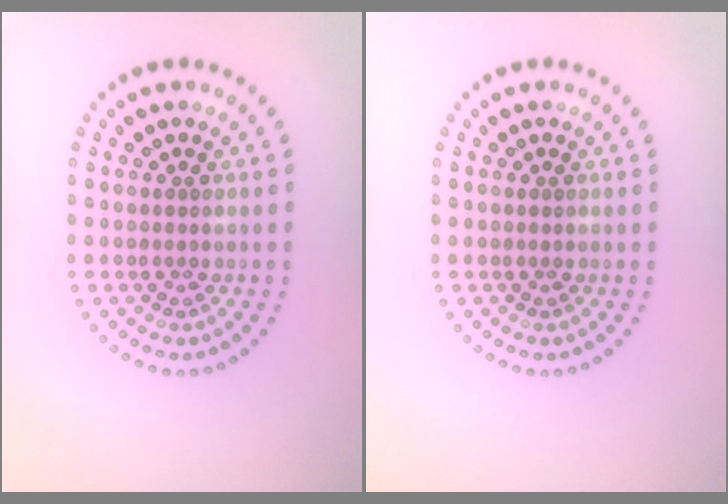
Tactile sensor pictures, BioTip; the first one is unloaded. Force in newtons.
{"total": 0.0}